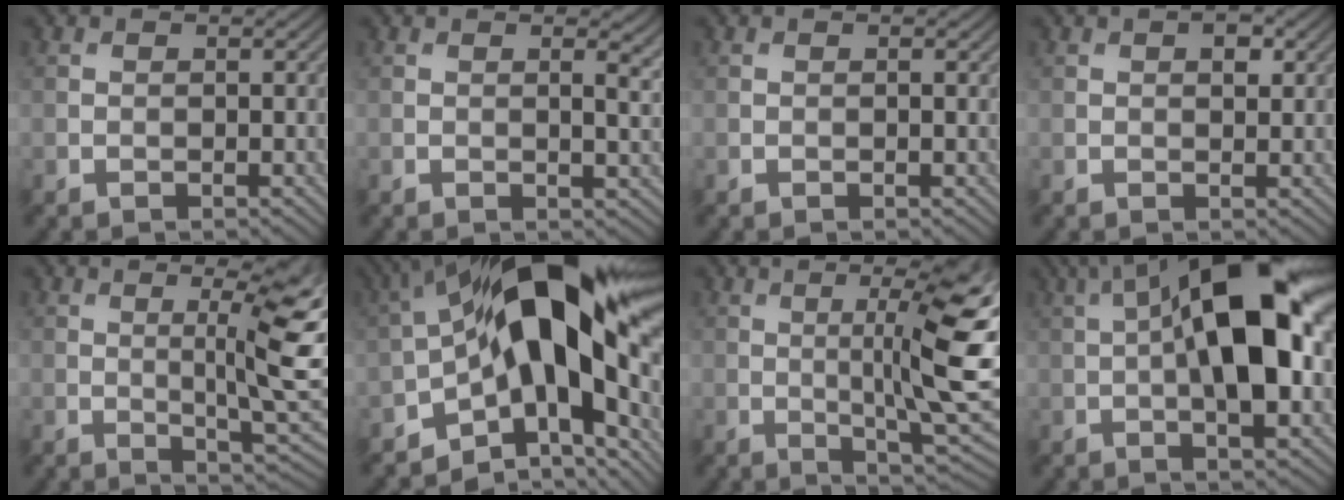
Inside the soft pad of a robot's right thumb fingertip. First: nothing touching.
{"total": 3.0, "force": [0.9, 0.8, 2.7], "torque": [-0.044, 0.000, 0.014]}
{"total": 0.0}
{"total": 1.9, "force": [0.8, 0.9, 1.5], "torque": [-0.021, 0.000, 0.012]}
{"total": 10.6, "force": [1.7, 2.1, 10.2], "torque": [-0.144, 0.007, 0.033]}
{"total": 17.6, "force": [-0.3, 8.2, 15.6], "torque": [-0.238, 0.019, -0.021]}
{"total": 13.3, "force": [1.3, 2.4, 13.0], "torque": [-0.172, 0.012, 0.033]}
{"total": 17.0, "force": [2.1, 6.3, 15.7], "torque": [-0.245, 0.042, 0.013]}